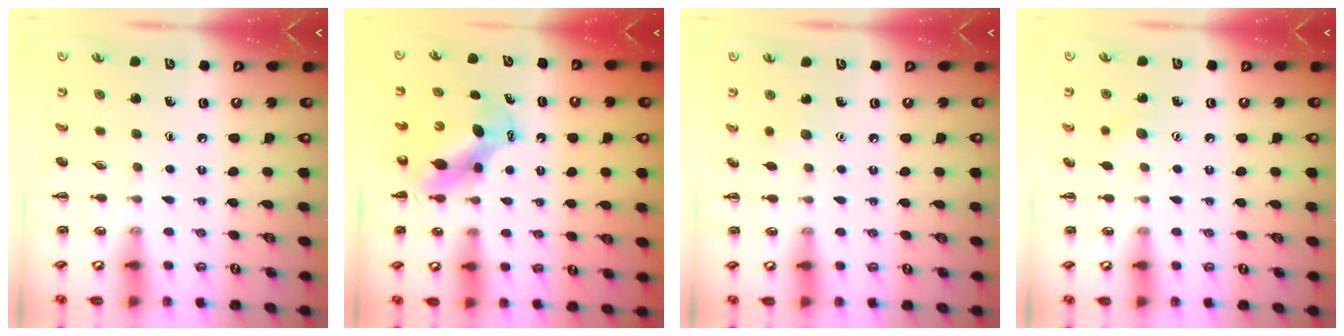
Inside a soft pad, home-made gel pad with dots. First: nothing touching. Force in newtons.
{"total": 7.4, "press": 7.3, "slide": 1.4}
{"total": 2.8, "press": 2.8, "slide": 0.7}
{"total": 5.5, "press": 5.4, "slide": 1.4}